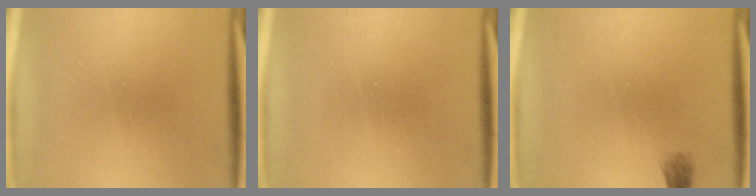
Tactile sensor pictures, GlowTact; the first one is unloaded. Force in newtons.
{"total": 0.0}
{"total": 1.1}